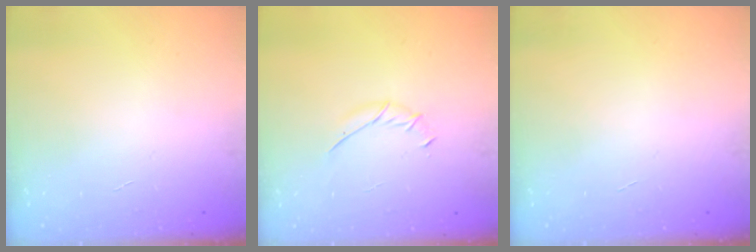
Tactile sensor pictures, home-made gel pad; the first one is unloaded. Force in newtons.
{"total": 4.3, "press": 4.2, "slide": 0.6}
{"total": 0.0}